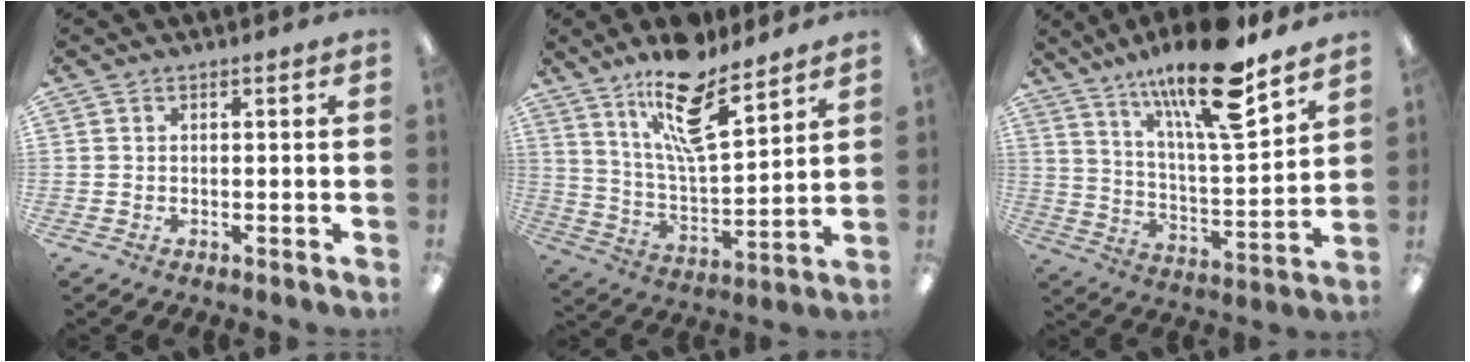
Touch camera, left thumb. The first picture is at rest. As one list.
[{"total": 17.5, "force": [12.3, 5.7, 11.2], "torque": [-0.189, -0.062, 0.204]}, {"total": 20.0, "force": [14.1, 4.7, 13.4], "torque": [-0.231, -0.081, 0.229]}]